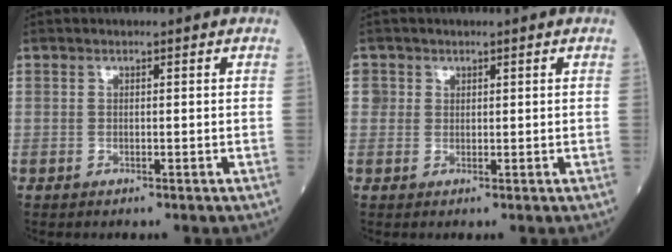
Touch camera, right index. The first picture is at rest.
{"total": 1.7, "force": [0.7, 1.6, 0.0], "torque": [0.015, 0.005, 0.010]}